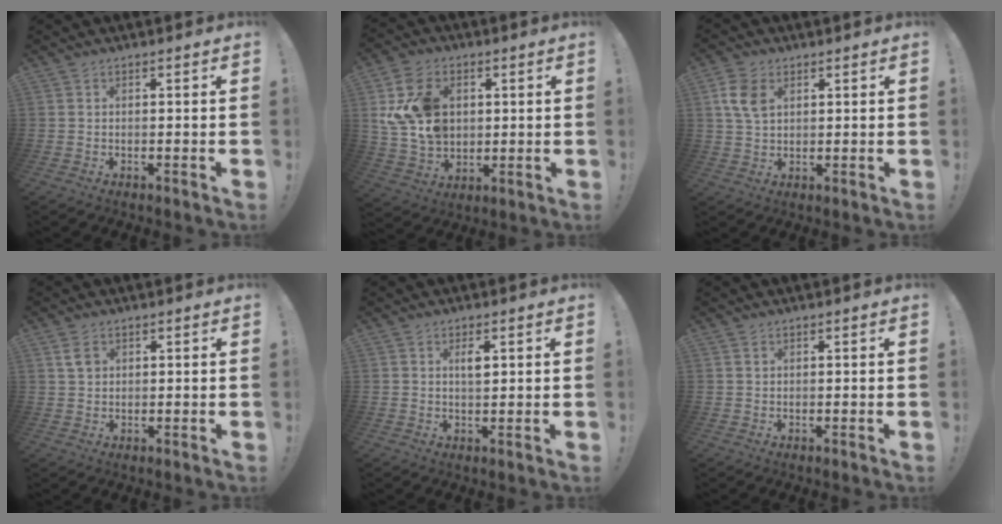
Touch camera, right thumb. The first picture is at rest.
{"total": 16.9, "force": [4.0, 12.9, 10.2], "torque": [-0.193, -0.012, 0.082]}
{"total": 8.6, "force": [3.0, 5.9, 5.5], "torque": [-0.107, 0.001, 0.057]}
{"total": 3.4, "force": [1.5, 2.4, 1.8], "torque": [-0.015, -0.005, 0.025]}
{"total": 2.8, "force": [1.0, 0.9, 2.5], "torque": [-0.029, -0.007, 0.010]}
{"total": 0.8, "force": [0.5, 0.5, 0.4], "torque": [-0.009, 0.001, 0.009]}